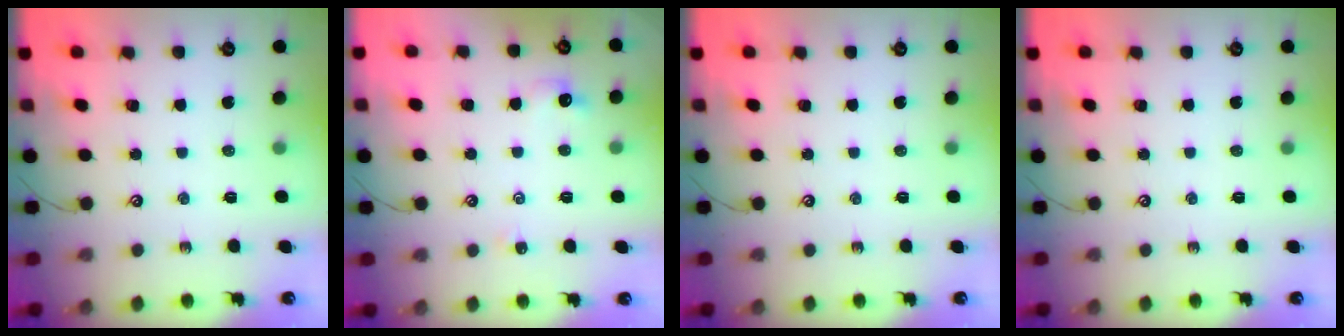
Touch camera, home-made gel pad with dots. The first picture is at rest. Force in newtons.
{"total": 1.9, "press": 1.8, "slide": 0.6}
{"total": 0.0}
{"total": 0.0}